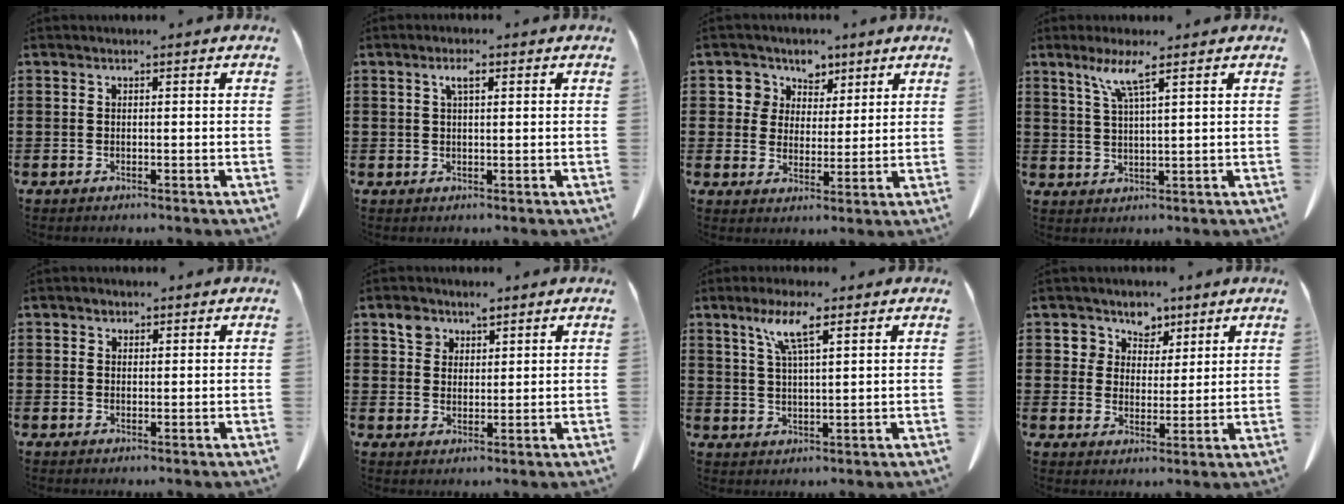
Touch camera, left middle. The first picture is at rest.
{"total": 2.4, "force": [1.0, 0.7, 2.0], "torque": [-0.043, 0.005, 0.015]}
{"total": 5.5, "force": [3.3, 4.4, 0.1], "torque": [-0.037, 0.002, 0.059]}
{"total": 5.4, "force": [3.3, 0.1, 4.3], "torque": [-0.094, 0.003, 0.055]}
{"total": 1.0, "force": [0.7, 0.7, 0.2], "torque": [-0.006, 0.002, 0.014]}
{"total": 3.7, "force": [2.5, 2.5, 1.1], "torque": [-0.024, 0.006, 0.046]}
{"total": 6.6, "force": [3.8, 1.0, 5.3], "torque": [-0.116, 0.008, 0.064]}
{"total": 4.9, "force": [3.3, 3.6, 0.0], "torque": [-0.030, 0.000, 0.059]}